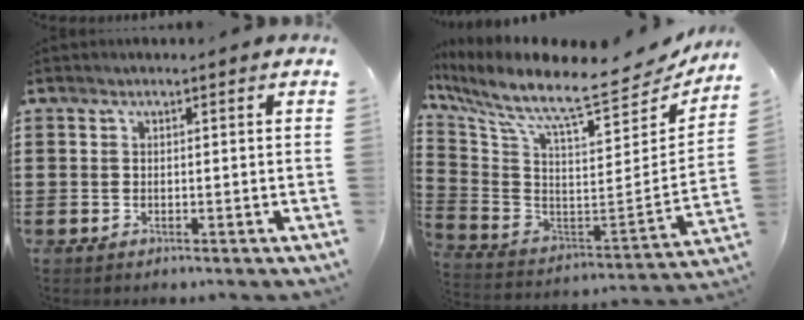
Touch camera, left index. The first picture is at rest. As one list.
[{"total": 9.3, "force": [7.6, 0.8, 5.2], "torque": [-0.128, -0.078, 0.121]}]